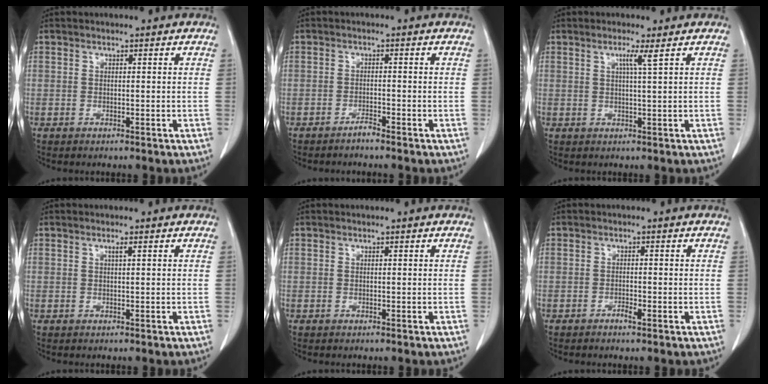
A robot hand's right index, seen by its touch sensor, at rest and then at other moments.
{"total": 1.5, "force": [-1.4, -0.1, 0.6], "torque": [-0.010, 0.001, -0.026]}
{"total": 2.1, "force": [1.0, -0.7, 1.8], "torque": [-0.035, -0.003, 0.020]}
{"total": 0.6, "force": [0.3, -0.1, 0.5], "torque": [-0.012, 0.001, 0.007]}
{"total": 0.0}
{"total": 1.1, "force": [-0.8, 0.2, 0.8], "torque": [-0.015, 0.001, -0.013]}